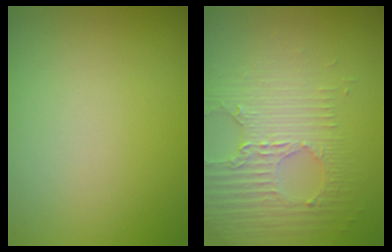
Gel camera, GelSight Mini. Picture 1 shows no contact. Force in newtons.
{"total": 3.5, "press": 3.4, "slide": 1.1}